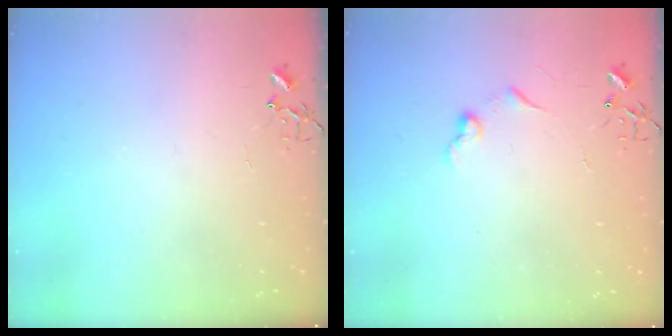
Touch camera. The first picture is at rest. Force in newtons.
{"total": 6.3, "press": 6.3, "slide": 0.5}